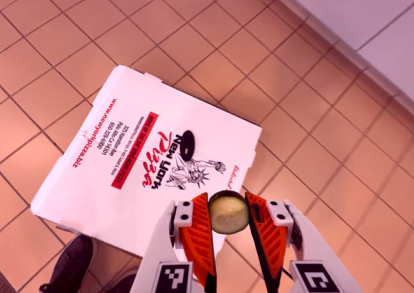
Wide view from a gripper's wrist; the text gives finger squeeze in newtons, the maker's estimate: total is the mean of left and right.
{"total": 7.7, "left": 7.6, "right": 7.8}